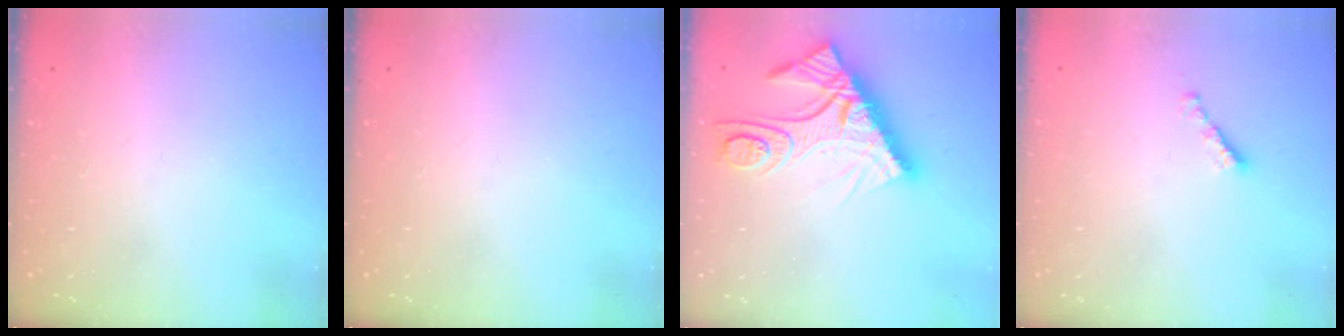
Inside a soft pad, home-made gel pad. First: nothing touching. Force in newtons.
{"total": 0.0}
{"total": 16.4, "press": 16.3, "slide": 1.4}
{"total": 2.3, "press": 2.2, "slide": 0.4}